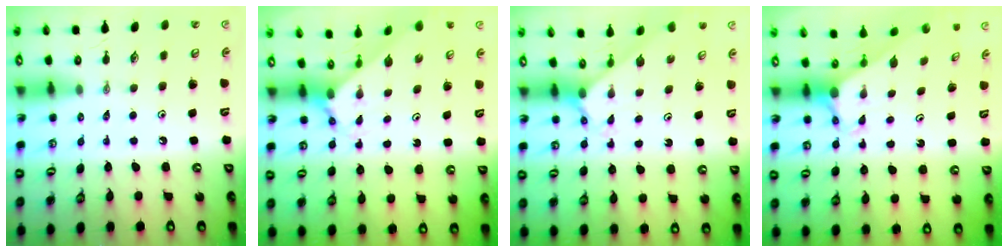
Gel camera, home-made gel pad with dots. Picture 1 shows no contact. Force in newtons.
{"total": 2.4, "press": 2.4, "slide": 0.2}
{"total": 2.1, "press": 2.1, "slide": 0.2}
{"total": 2.7, "press": 2.7, "slide": 0.0}